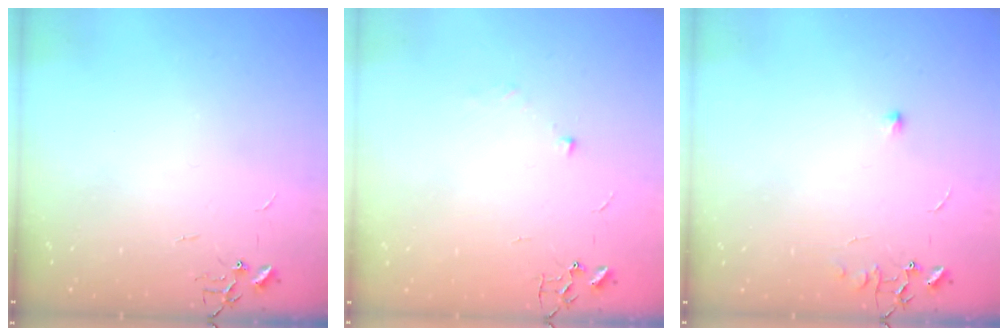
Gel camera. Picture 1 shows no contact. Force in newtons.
{"total": 4.3, "press": 4.2, "slide": 1.2}
{"total": 6.7, "press": 6.7, "slide": 0.9}